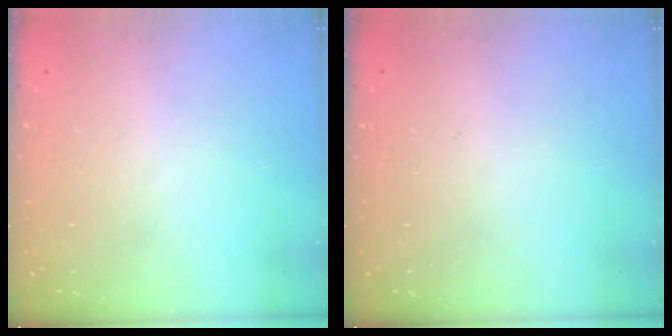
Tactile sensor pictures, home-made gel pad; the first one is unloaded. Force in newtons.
{"total": 0.0}